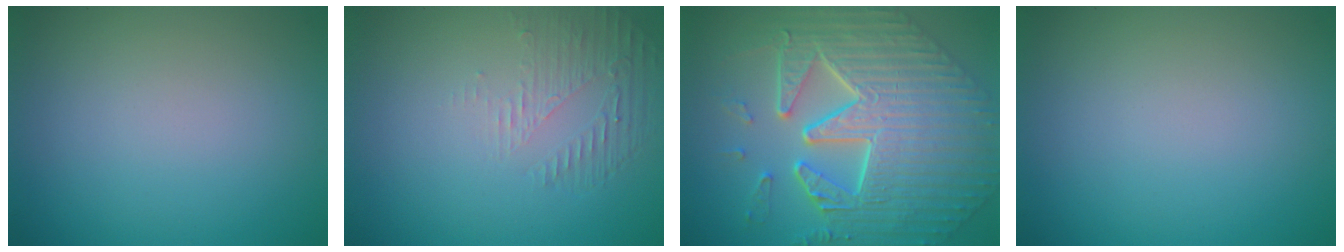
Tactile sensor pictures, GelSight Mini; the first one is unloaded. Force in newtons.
{"total": 1.7, "press": 0.6, "slide": 1.6}
{"total": 10.6, "press": 7.3, "slide": 7.6}
{"total": 0.0}